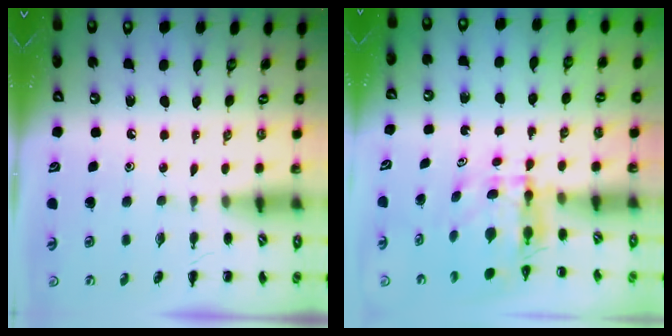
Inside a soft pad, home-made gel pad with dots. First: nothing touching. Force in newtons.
{"total": 5.1, "press": 5.1, "slide": 0.5}